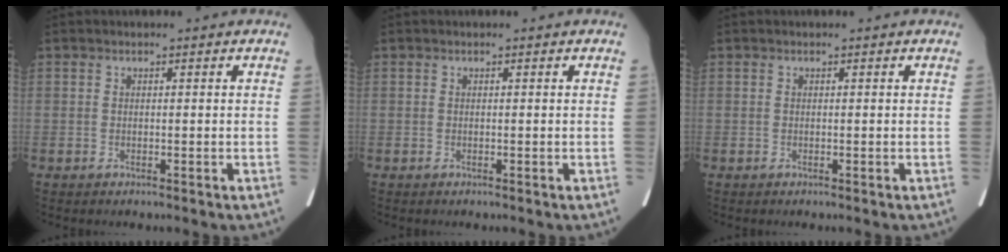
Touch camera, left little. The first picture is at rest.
{"total": 0.0}
{"total": 0.0}